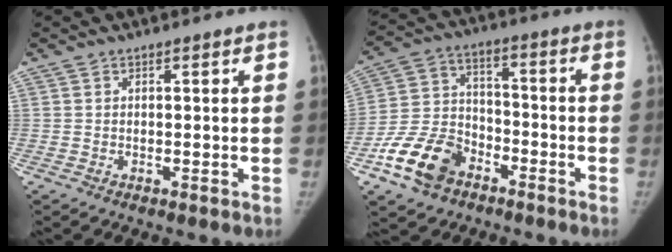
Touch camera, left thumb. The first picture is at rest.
{"total": 12.9, "force": [-7.6, 8.6, 6.1], "torque": [-0.103, 0.047, -0.144]}